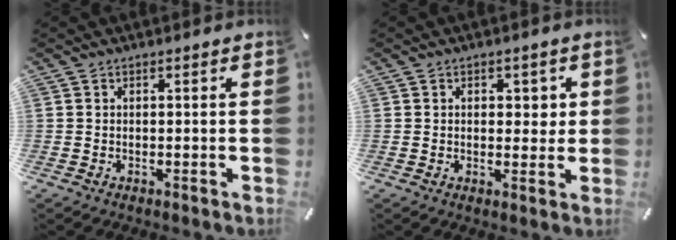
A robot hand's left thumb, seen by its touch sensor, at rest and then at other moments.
{"total": 3.4, "force": [0.7, 2.5, 2.2], "torque": [-0.013, -0.004, 0.003]}